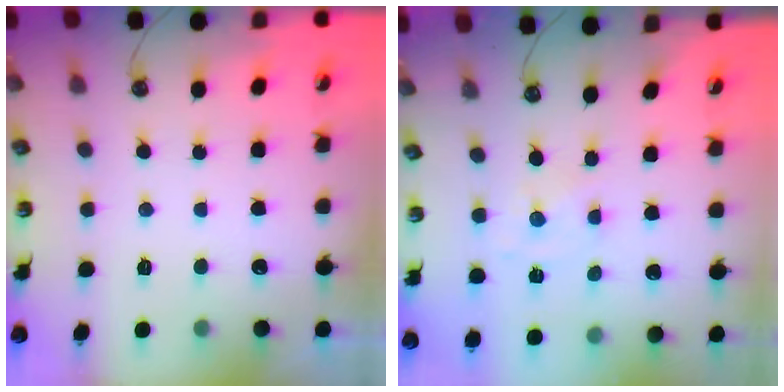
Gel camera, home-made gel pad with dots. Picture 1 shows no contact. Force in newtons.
{"total": 0.6, "press": 0.6, "slide": 0.2}